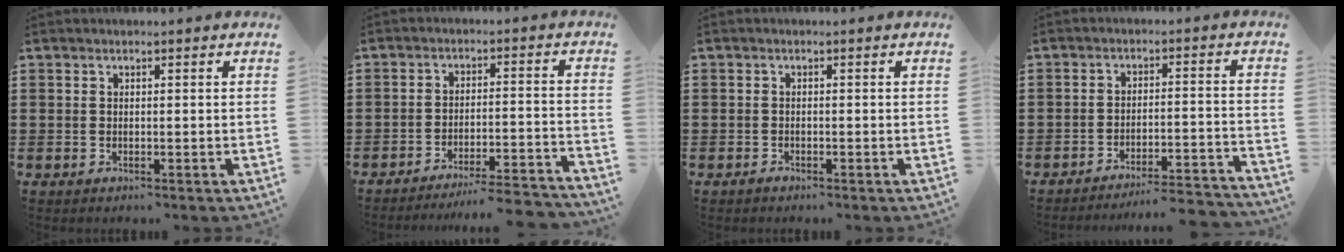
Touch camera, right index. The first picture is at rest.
{"total": 5.2, "force": [-4.9, -0.5, 1.6], "torque": [-0.029, -0.016, -0.099]}
{"total": 0.8, "force": [-0.7, 0.4, 0.1], "torque": [-0.003, 0.001, -0.015]}
{"total": 4.5, "force": [-4.3, -0.3, 1.2], "torque": [-0.026, -0.012, -0.089]}